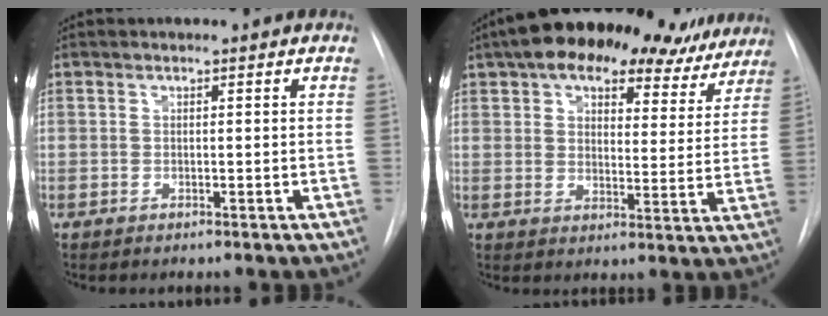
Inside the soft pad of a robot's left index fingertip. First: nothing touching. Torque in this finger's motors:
{"motor_torque": [0.93, -1.21, 0.93, 0.21]}